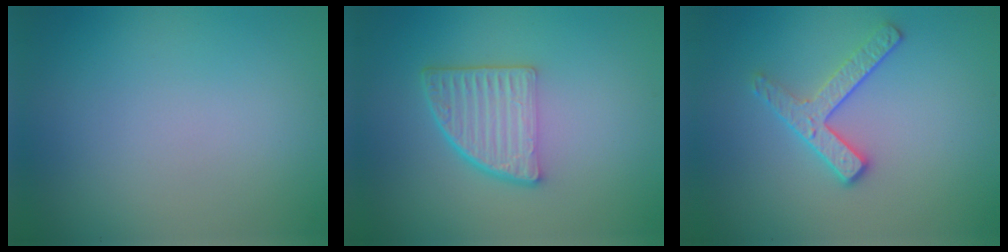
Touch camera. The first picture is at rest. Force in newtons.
{"total": 4.8, "press": 3.3, "slide": 3.4}
{"total": 2.8, "press": 2.5, "slide": 1.3}